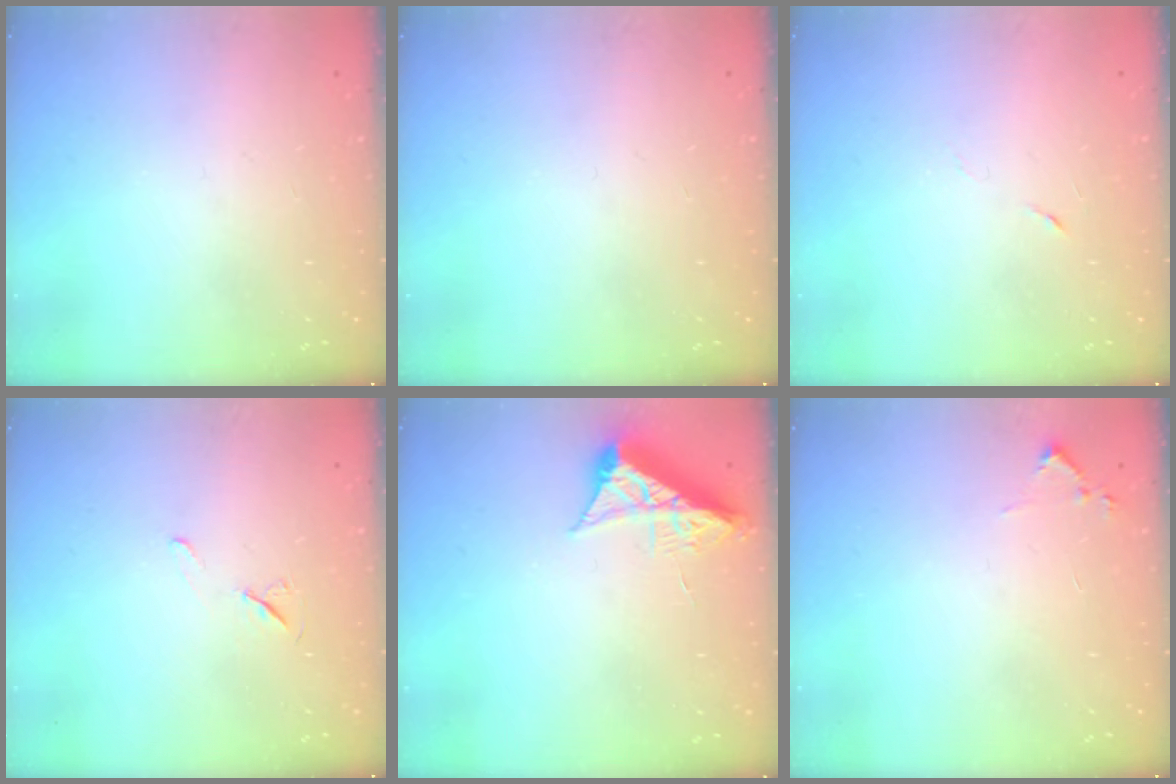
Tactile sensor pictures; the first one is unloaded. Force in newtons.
{"total": 0.0}
{"total": 2.9, "press": 2.7, "slide": 1.0}
{"total": 5.7, "press": 5.2, "slide": 2.4}
{"total": 8.2, "press": 8.2, "slide": 0.3}
{"total": 5.7, "press": 5.7, "slide": 0.6}